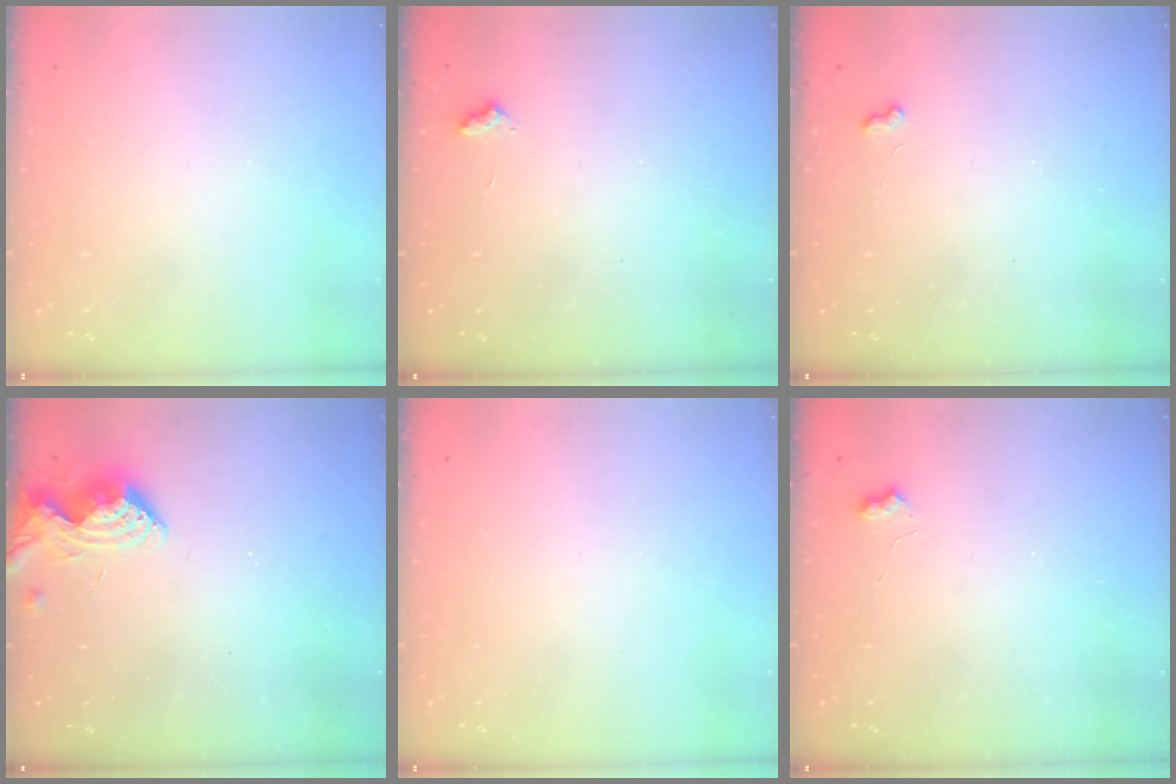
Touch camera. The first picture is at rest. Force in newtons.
{"total": 2.7, "press": 2.7, "slide": 0.4}
{"total": 1.8, "press": 1.8, "slide": 0.4}
{"total": 7.6, "press": 7.5, "slide": 0.7}
{"total": 0.0}
{"total": 5.1, "press": 5.0, "slide": 0.7}